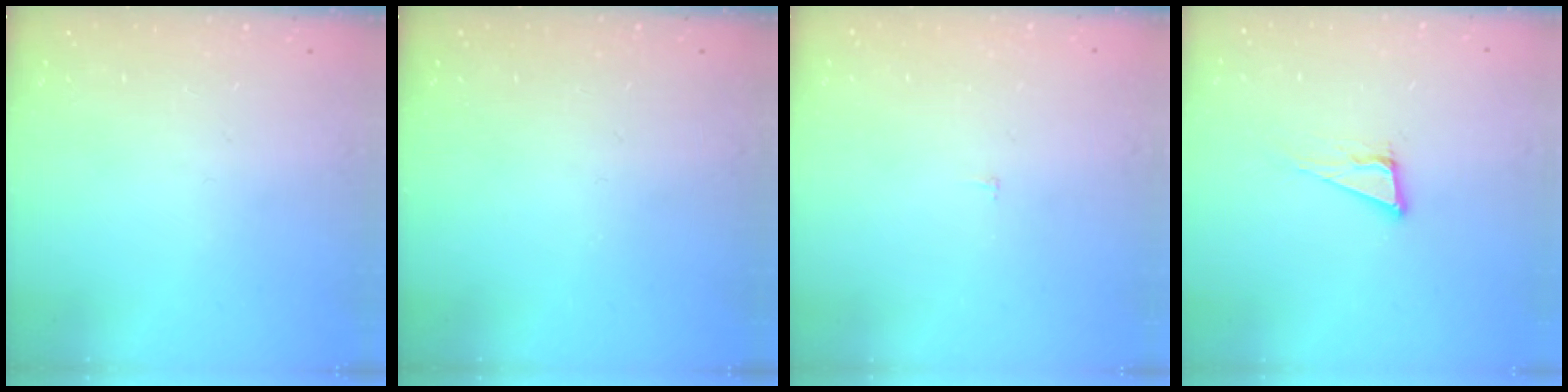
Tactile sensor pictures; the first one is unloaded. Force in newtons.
{"total": 0.0}
{"total": 2.3, "press": 2.3, "slide": 0.2}
{"total": 8.3, "press": 7.6, "slide": 3.4}